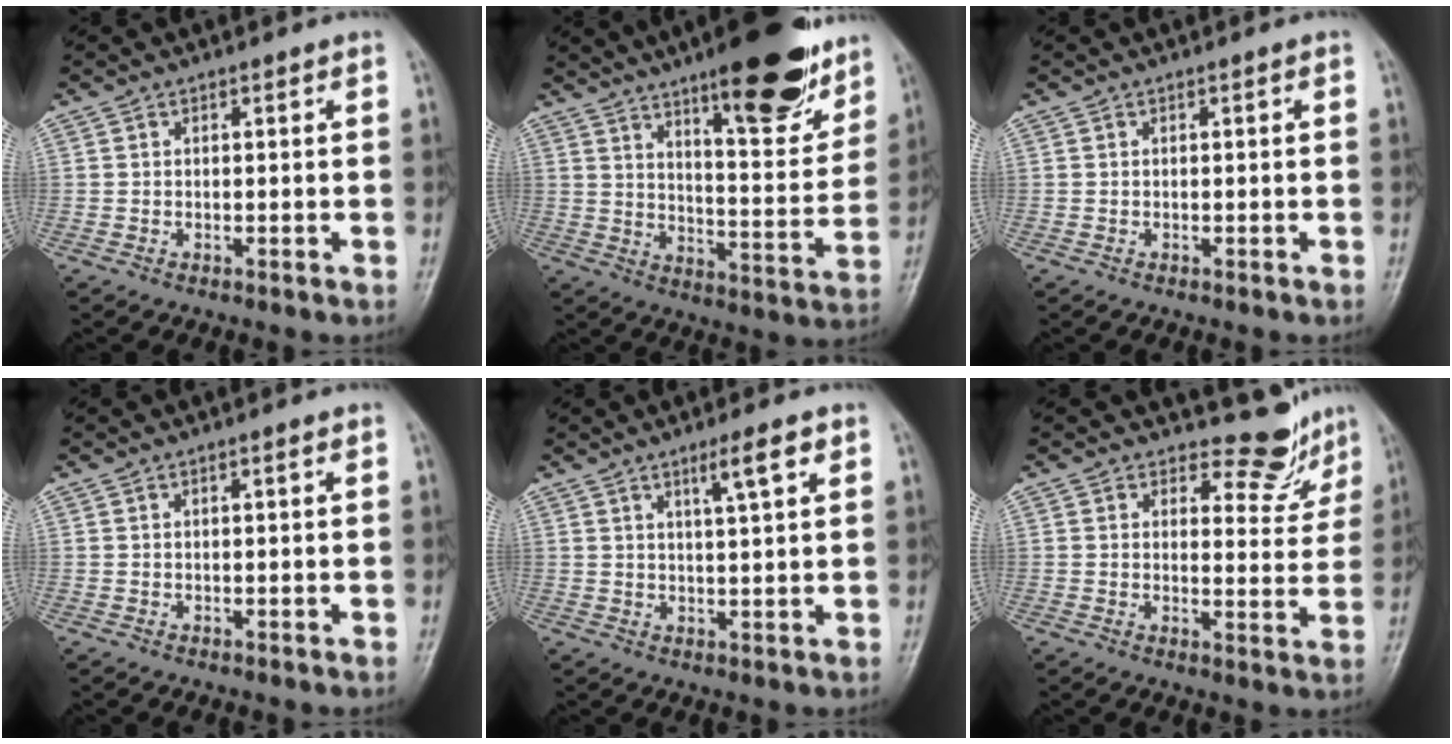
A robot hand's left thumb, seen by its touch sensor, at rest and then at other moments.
{"total": 19.7, "force": [12.7, 5.5, 14.0], "torque": [-0.160, -0.069, 0.192]}
{"total": 0.0}
{"total": 0.7, "force": [0.4, 0.1, 0.5], "torque": [-0.008, 0.000, 0.006]}
{"total": 4.9, "force": [2.8, 0.4, 4.0], "torque": [-0.064, -0.012, 0.048]}
{"total": 6.6, "force": [6.1, 2.6, 0.1], "torque": [0.026, -0.062, 0.073]}